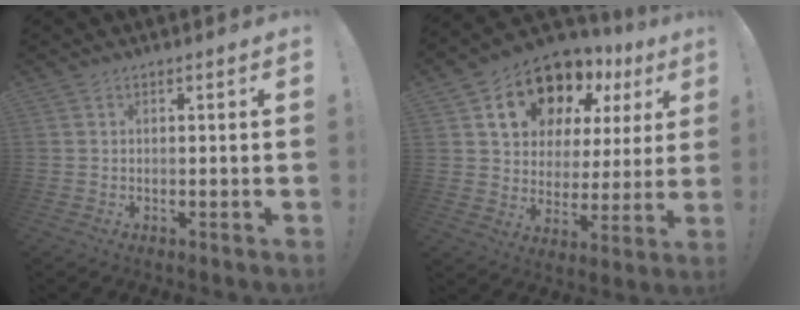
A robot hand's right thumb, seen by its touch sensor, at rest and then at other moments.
{"total": 15.8, "force": [10.8, 9.4, 6.7], "torque": [-0.098, -0.078, 0.204]}